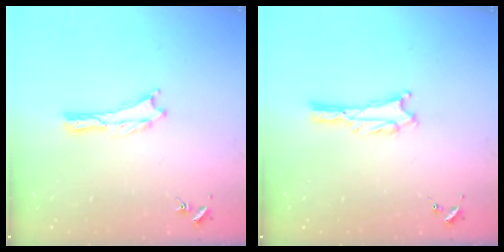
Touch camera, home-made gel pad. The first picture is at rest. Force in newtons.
{"total": 2.0, "press": 2.0, "slide": 0.3}